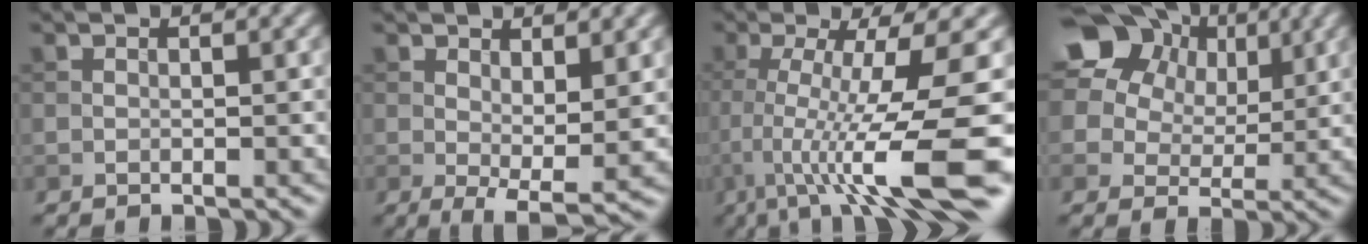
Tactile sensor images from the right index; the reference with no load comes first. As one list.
[{"total": 4.1, "force": [0.8, 1.6, 3.7], "torque": [-0.059, -0.012, 0.018]}, {"total": 12.1, "force": [-2.8, 2.5, 11.5], "torque": [-0.169, -0.009, -0.037]}, {"total": 18.9, "force": [9.8, 13.5, 8.9], "torque": [-0.218, 0.047, 0.186]}]